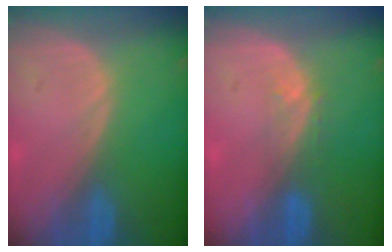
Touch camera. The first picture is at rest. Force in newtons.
{"total": 2.8, "press": 2.1, "slide": 1.7}